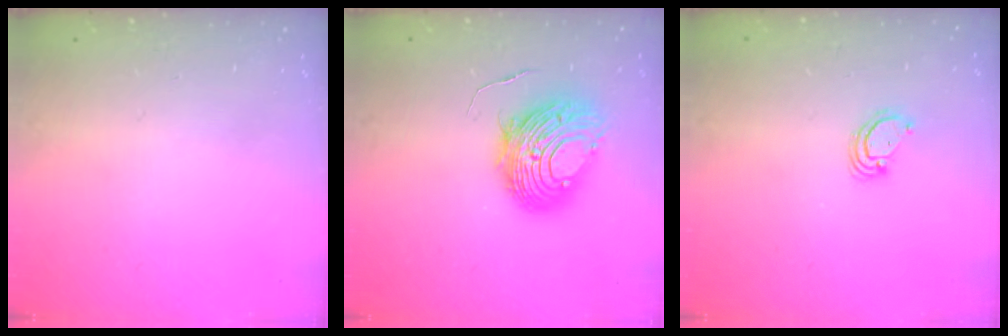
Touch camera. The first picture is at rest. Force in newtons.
{"total": 11.4, "press": 11.3, "slide": 0.8}
{"total": 3.4, "press": 3.4, "slide": 0.3}